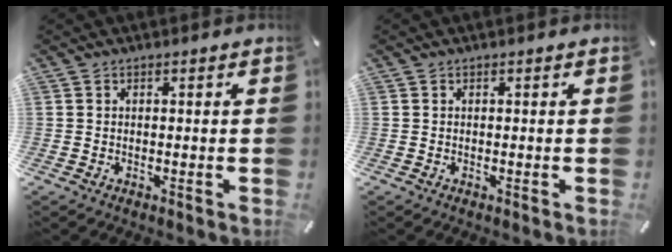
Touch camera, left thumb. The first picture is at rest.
{"total": 0.0}